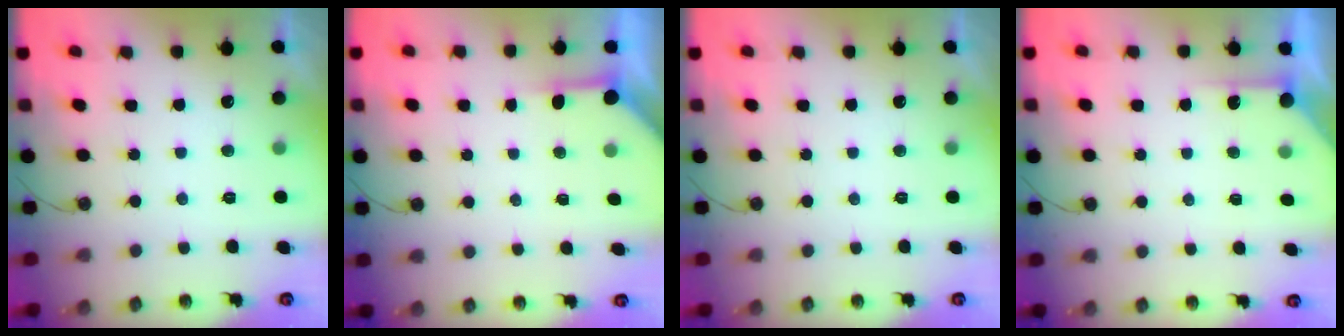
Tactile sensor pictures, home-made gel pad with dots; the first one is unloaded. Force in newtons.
{"total": 3.8, "press": 3.8, "slide": 0.5}
{"total": 0.0}
{"total": 3.7, "press": 3.7, "slide": 0.3}